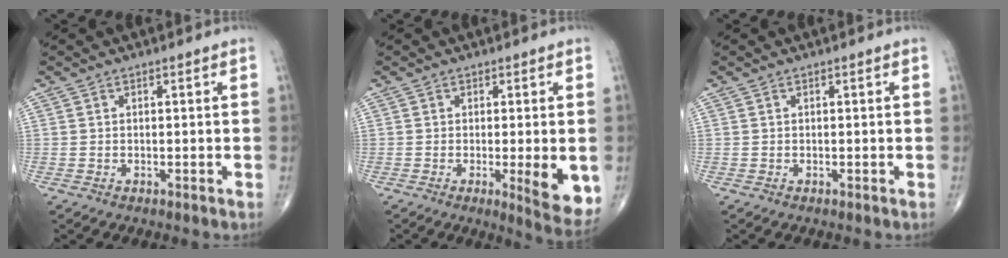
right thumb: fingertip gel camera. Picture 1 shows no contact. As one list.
[{"total": 8.0, "force": [-1.5, 1.8, 7.7], "torque": [-0.100, -0.020, -0.016]}, {"total": 0.0}]